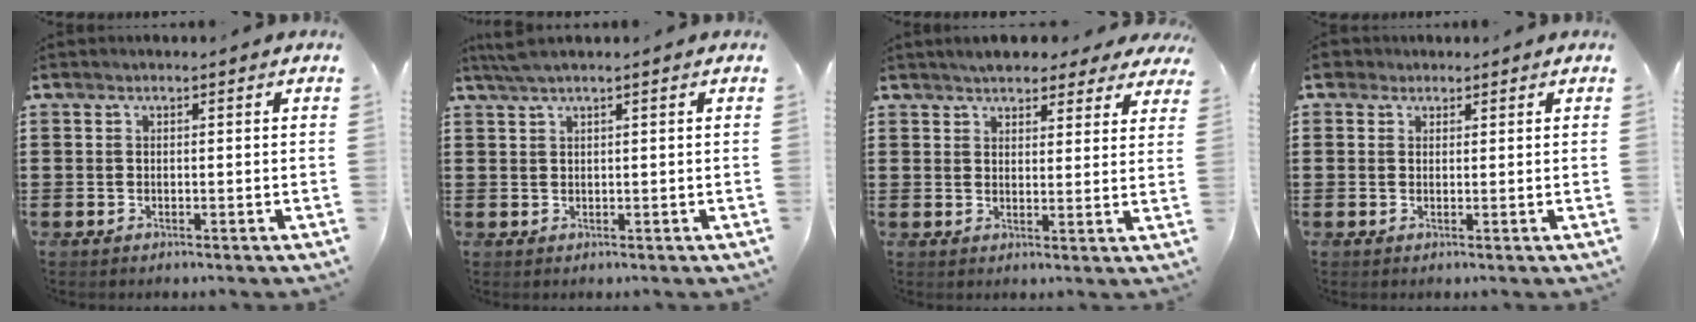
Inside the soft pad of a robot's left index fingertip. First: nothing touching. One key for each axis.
{"total": 1.7, "fx": 1.0, "fy": -0.1, "fz": 1.3, "tx": -0.026, "ty": -0.001, "tz": 0.019}
{"total": 4.4, "fx": 4.1, "fy": 1.0, "fz": 1.1, "tx": -0.026, "ty": -0.007, "tz": 0.075}
{"total": 2.0, "fx": 1.5, "fy": 1.4, "fz": 0.4, "tx": -0.006, "ty": 0.007, "tz": 0.026}